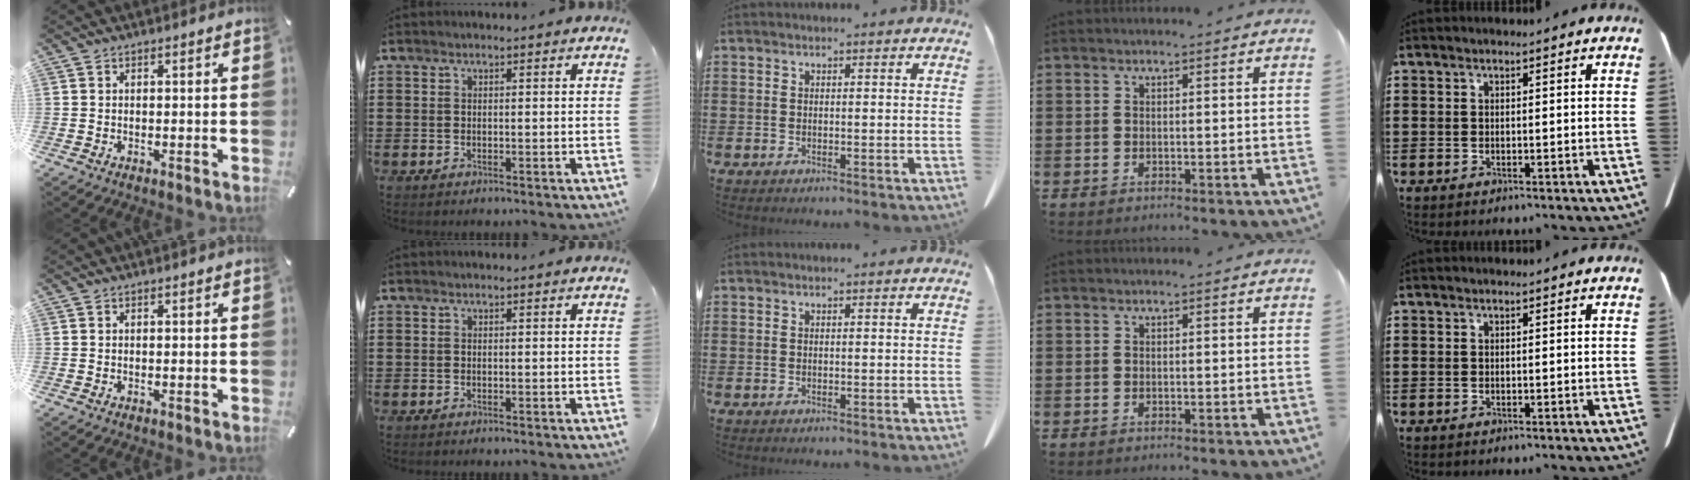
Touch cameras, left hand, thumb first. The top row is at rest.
{}